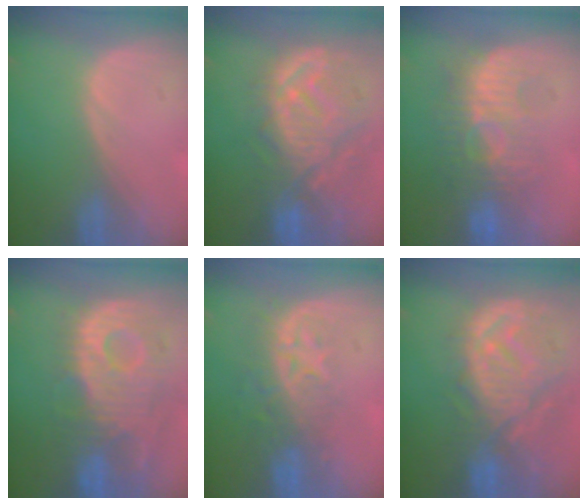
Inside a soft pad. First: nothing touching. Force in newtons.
{"total": 11.9, "press": 10.9, "slide": 4.9}
{"total": 9.1, "press": 8.7, "slide": 2.7}
{"total": 11.8, "press": 10.6, "slide": 5.2}
{"total": 8.6, "press": 7.0, "slide": 4.9}
{"total": 12.6, "press": 11.2, "slide": 5.8}